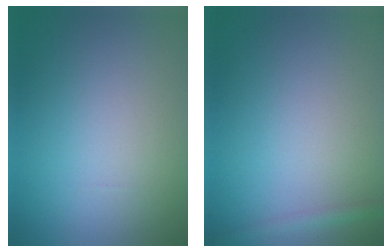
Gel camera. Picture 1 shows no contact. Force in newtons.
{"total": 1.1, "press": 1.1, "slide": 0.1}